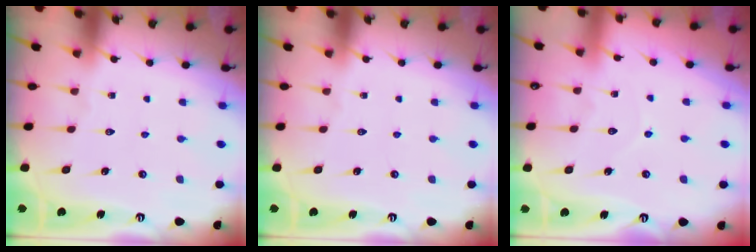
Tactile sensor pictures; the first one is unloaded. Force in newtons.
{"total": 0.0}
{"total": 2.8, "press": 2.8, "slide": 0.3}